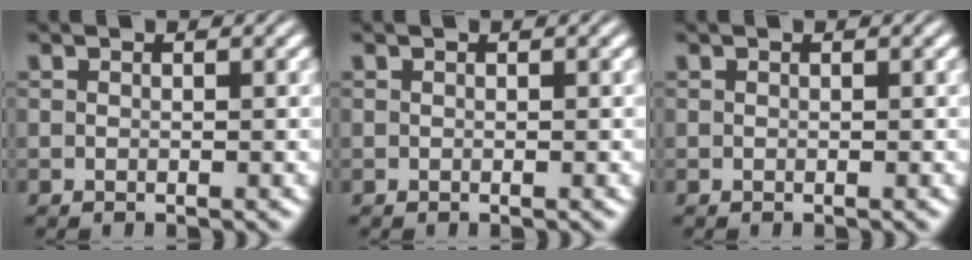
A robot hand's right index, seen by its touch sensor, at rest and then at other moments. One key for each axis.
{"total": 0.0}
{"total": 0.0}